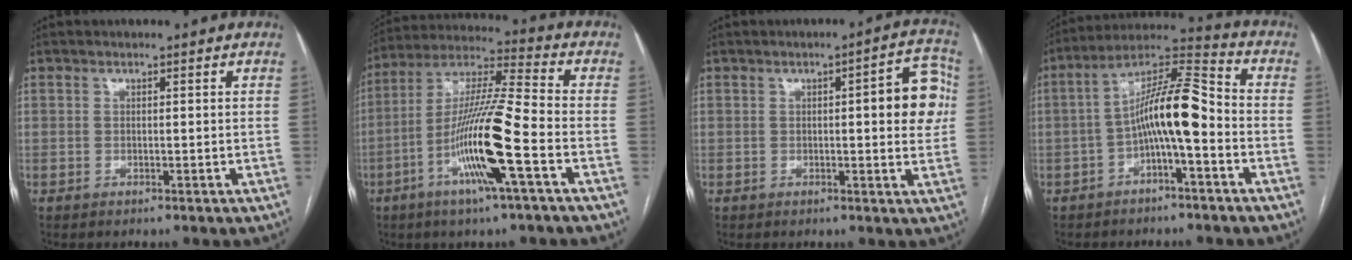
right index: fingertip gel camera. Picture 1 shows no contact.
{"total": 15.4, "force": [-5.5, 0.0, 14.4], "torque": [-0.284, -0.003, -0.105]}
{"total": 8.2, "force": [1.0, 1.9, 7.9], "torque": [-0.088, 0.017, 0.005]}
{"total": 10.9, "force": [-2.4, 1.8, 10.5], "torque": [-0.188, 0.037, -0.043]}